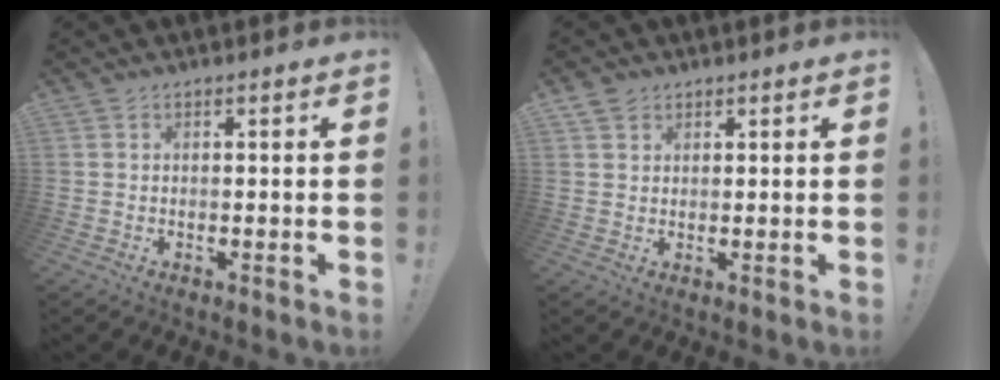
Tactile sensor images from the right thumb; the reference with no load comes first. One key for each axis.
{"total": 2.8, "fx": 1.9, "fy": 1.9, "fz": 0.5, "tx": -0.006, "ty": -0.008, "tz": 0.036}